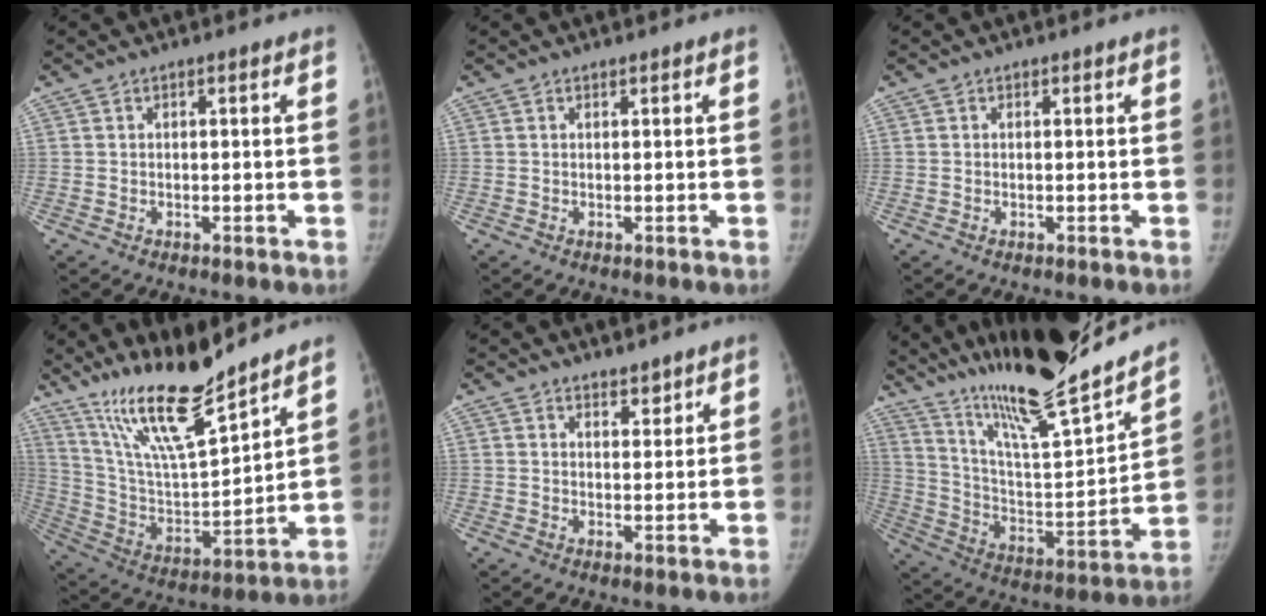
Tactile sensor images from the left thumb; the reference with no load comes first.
{"total": 0.0}
{"total": 0.0}
{"total": 17.6, "force": [14.4, 2.3, 9.9], "torque": [-0.155, -0.087, 0.275]}
{"total": 2.6, "force": [2.3, 1.1, 0.5], "torque": [0.010, -0.020, 0.035]}
{"total": 26.7, "force": [22.3, 2.3, 14.5], "torque": [-0.216, -0.108, 0.363]}